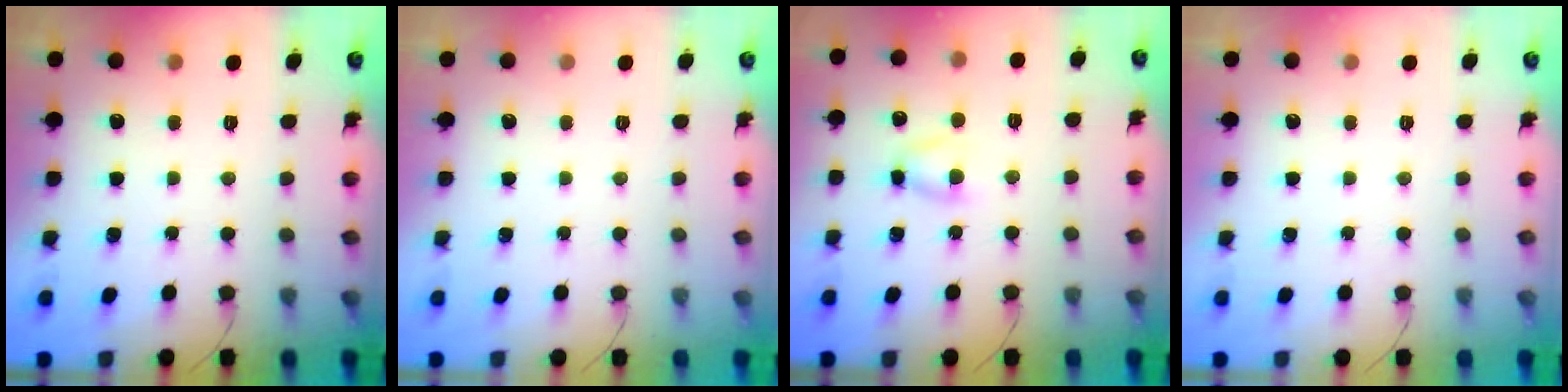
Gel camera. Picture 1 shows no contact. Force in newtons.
{"total": 0.0}
{"total": 3.9, "press": 3.9, "slide": 0.6}
{"total": 0.0}